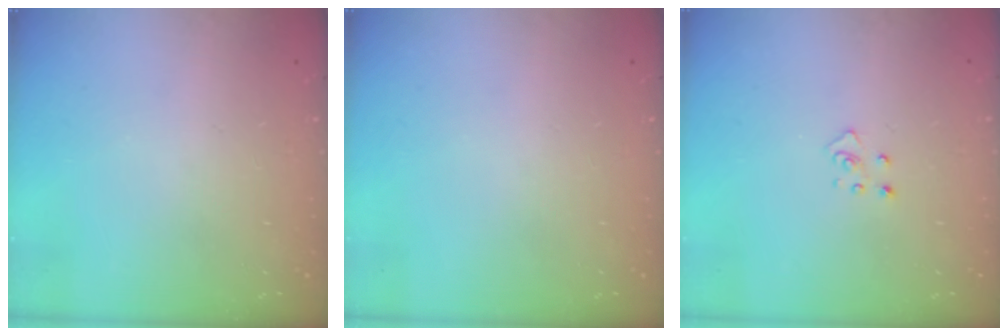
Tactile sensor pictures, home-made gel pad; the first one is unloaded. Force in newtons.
{"total": 0.0}
{"total": 2.8, "press": 2.8, "slide": 0.3}